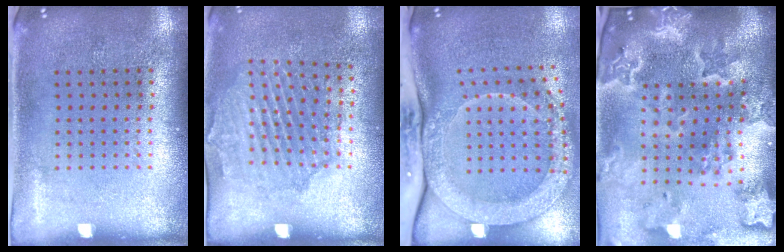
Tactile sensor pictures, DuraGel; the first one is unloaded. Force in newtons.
{"total": 1.5, "press": 1.5, "slide": 0.4}
{"total": 3.0, "press": 2.3, "slide": 1.9}
{"total": 4.7, "press": 3.8, "slide": 2.8}